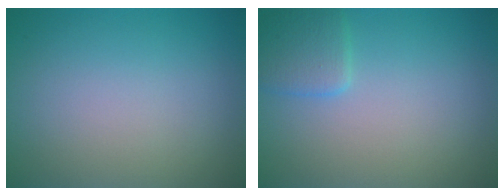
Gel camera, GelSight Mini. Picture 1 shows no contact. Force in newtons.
{"total": 2.1, "press": 2.1, "slide": 0.1}